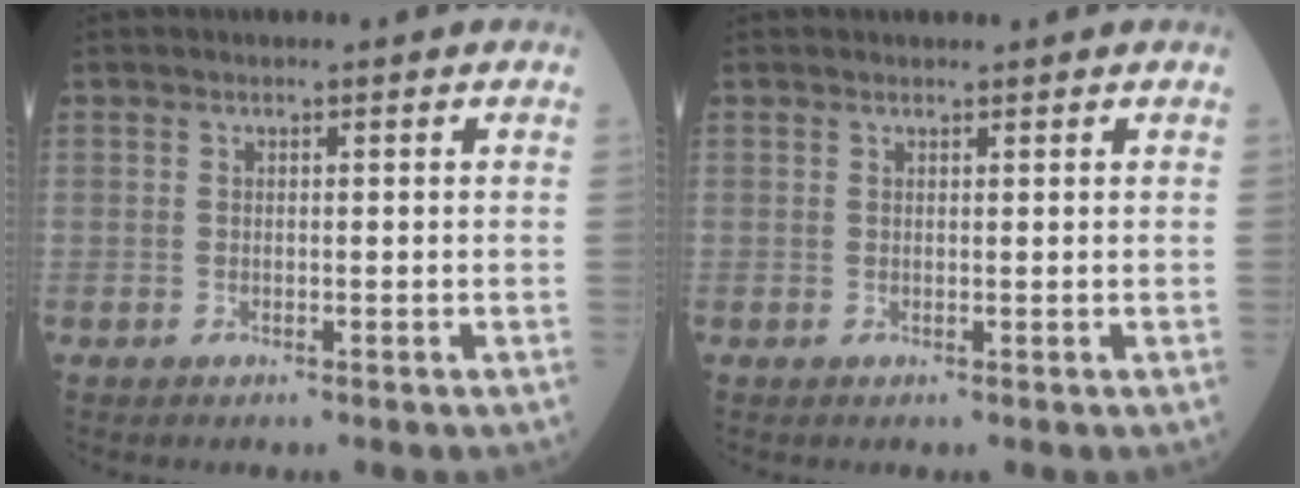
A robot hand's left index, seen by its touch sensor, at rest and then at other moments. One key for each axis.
{"total": 0.8, "fx": 0.7, "fy": 0.1, "fz": 0.1, "tx": -0.009, "ty": 0.004, "tz": 0.013}